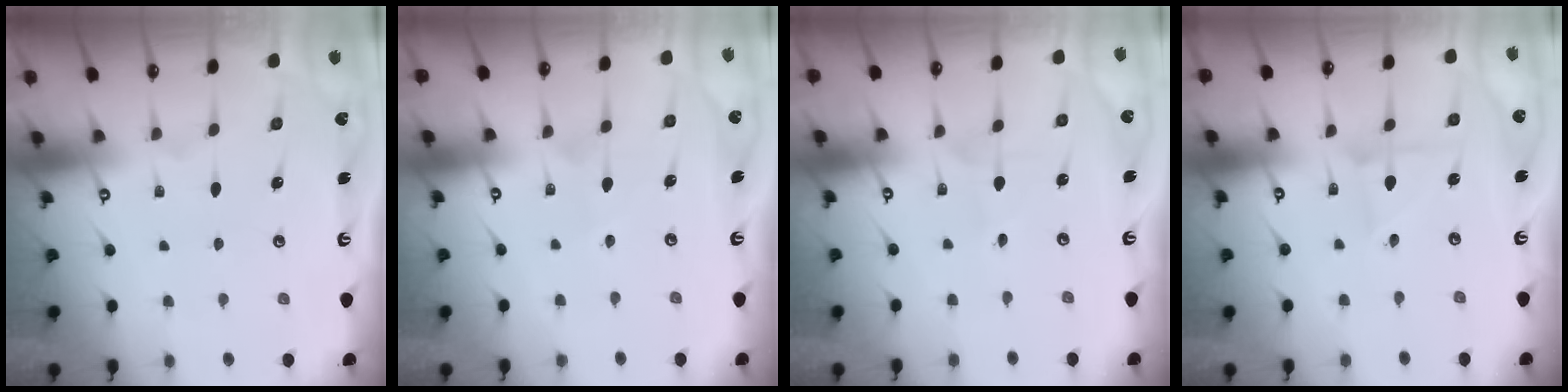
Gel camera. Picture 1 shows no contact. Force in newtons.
{"total": 2.9, "press": 2.9, "slide": 0.3}
{"total": 2.7, "press": 2.7, "slide": 0.3}
{"total": 2.9, "press": 2.9, "slide": 0.3}